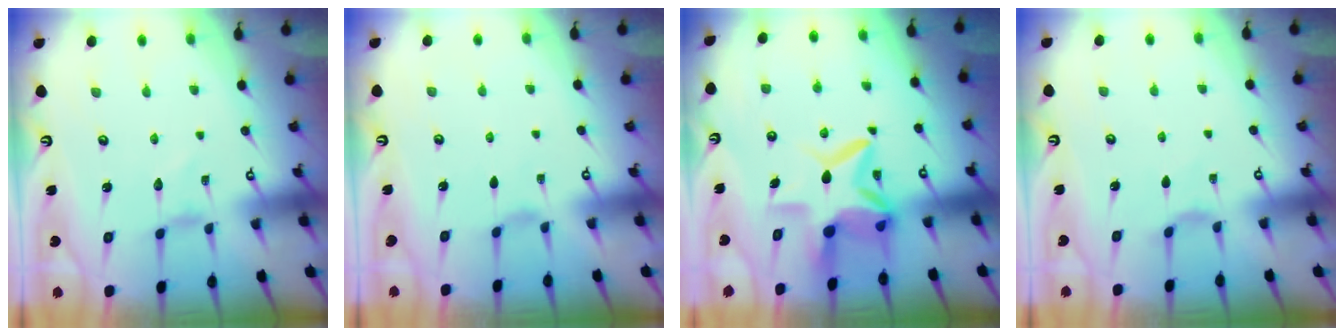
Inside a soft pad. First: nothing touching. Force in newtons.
{"total": 0.0}
{"total": 10.9, "press": 10.8, "slide": 1.3}
{"total": 2.1, "press": 2.0, "slide": 0.5}